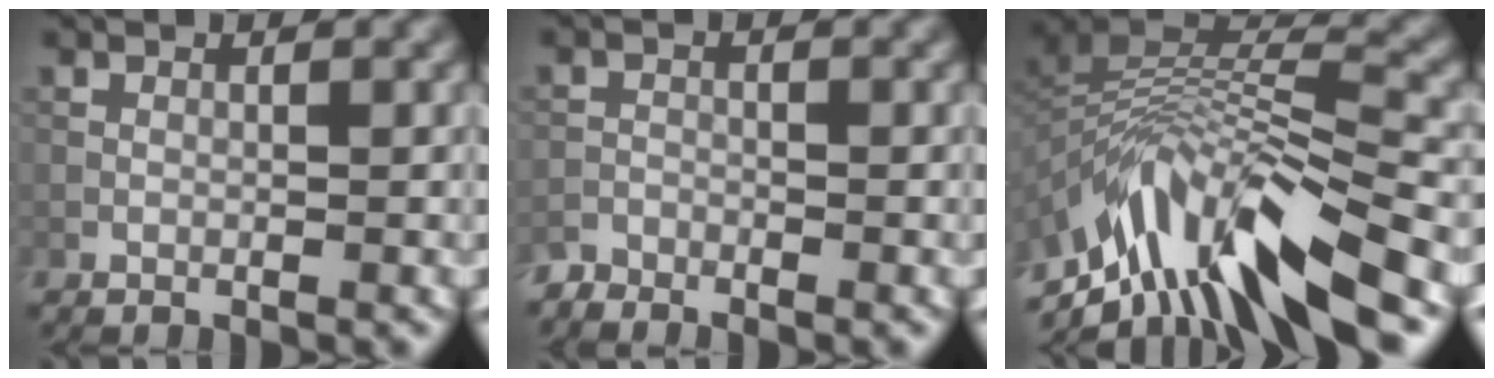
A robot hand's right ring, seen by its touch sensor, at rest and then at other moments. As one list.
[{"total": 1.5, "force": [-1.5, 0.3, 0.0], "torque": [-0.005, 0.003, -0.035]}, {"total": 12.8, "force": [-7.4, 4.6, 9.4], "torque": [-0.189, 0.023, -0.126]}]